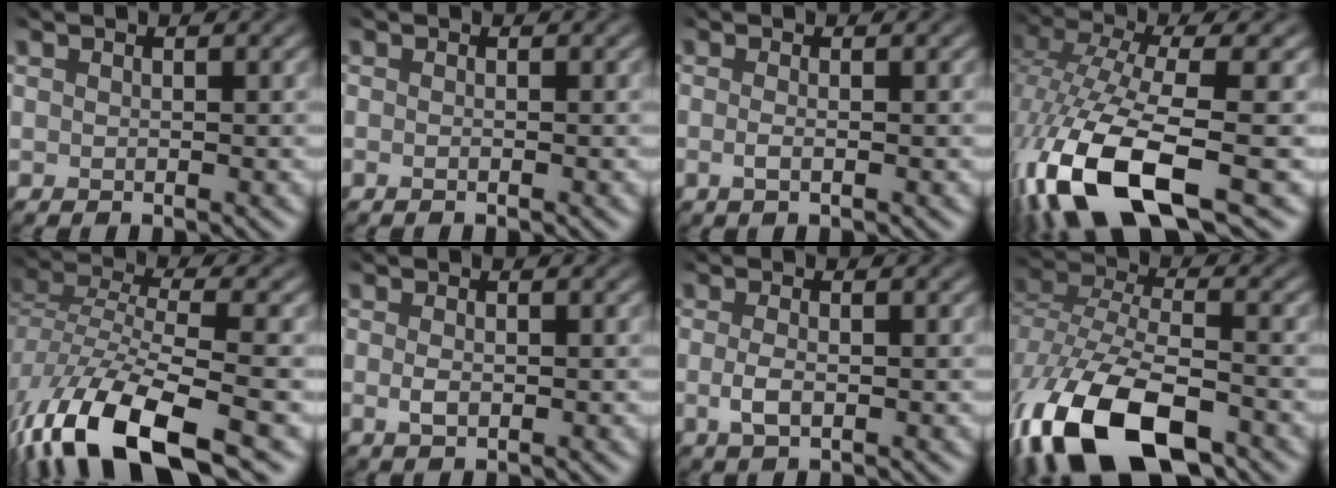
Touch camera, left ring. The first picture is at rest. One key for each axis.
{"total": 1.1, "fx": 0.0, "fy": 0.5, "fz": 1.0, "tx": -0.007, "ty": -0.002, "tz": -0.017}
{"total": 1.6, "fx": -0.4, "fy": 0.4, "fz": 1.5, "tx": -0.026, "ty": -0.001, "tz": -0.015}
{"total": 13.8, "fx": -6.6, "fy": 4.2, "fz": 11.4, "tx": -0.258, "ty": -0.021, "tz": -0.101}
{"total": 11.4, "fx": -7.3, "fy": 3.7, "fz": 7.9, "tx": -0.169, "ty": -0.016, "tz": -0.129}
{"total": 1.2, "fx": -0.4, "fy": 0.2, "fz": 1.1, "tx": -0.025, "ty": -0.003, "tz": 0.002}
{"total": 1.9, "fx": -0.8, "fy": 0.4, "fz": 1.6, "tx": -0.037, "ty": 0.000, "tz": -0.007}
{"total": 12.7, "fx": -7.9, "fy": 5.6, "fz": 8.2, "tx": -0.197, "ty": -0.032, "tz": -0.137}